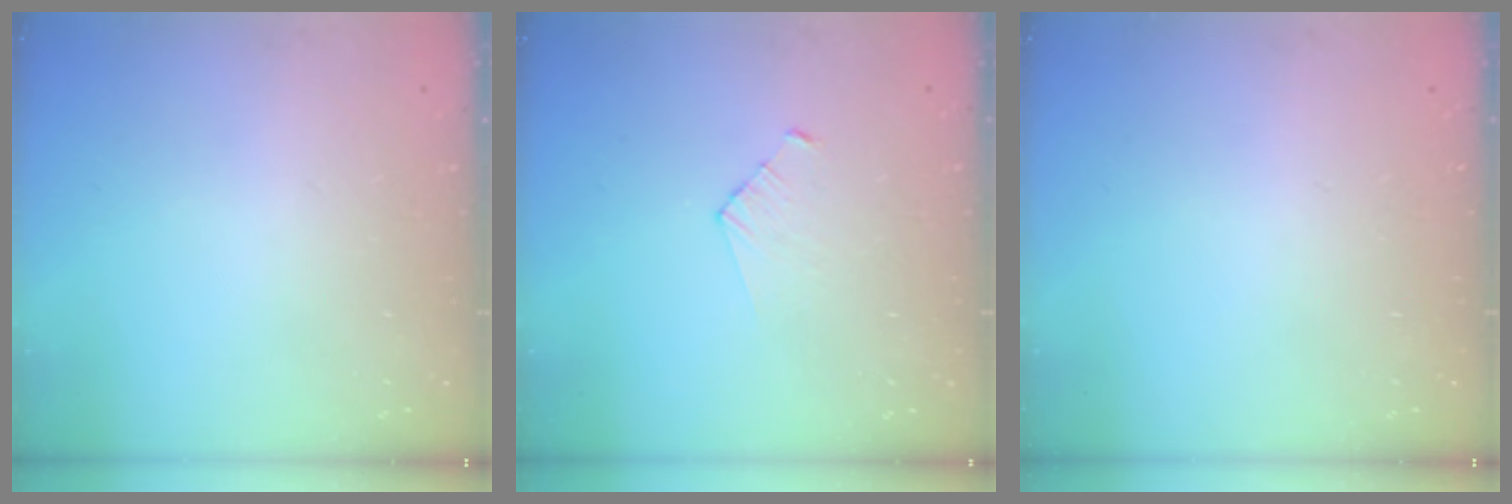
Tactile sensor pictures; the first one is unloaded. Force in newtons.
{"total": 2.8, "press": 2.7, "slide": 0.3}
{"total": 0.0}